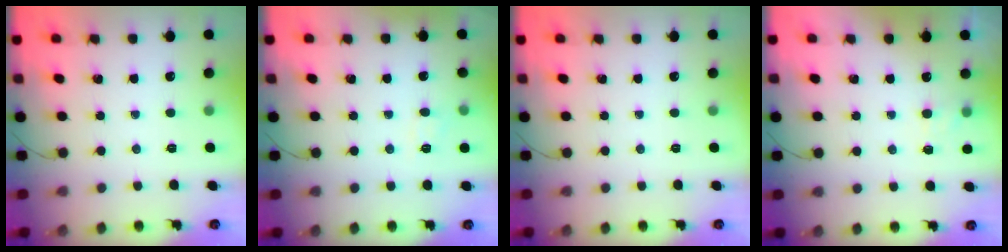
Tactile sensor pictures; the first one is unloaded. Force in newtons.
{"total": 5.4, "press": 5.2, "slide": 1.3}
{"total": 0.0}
{"total": 5.6, "press": 5.5, "slide": 1.3}